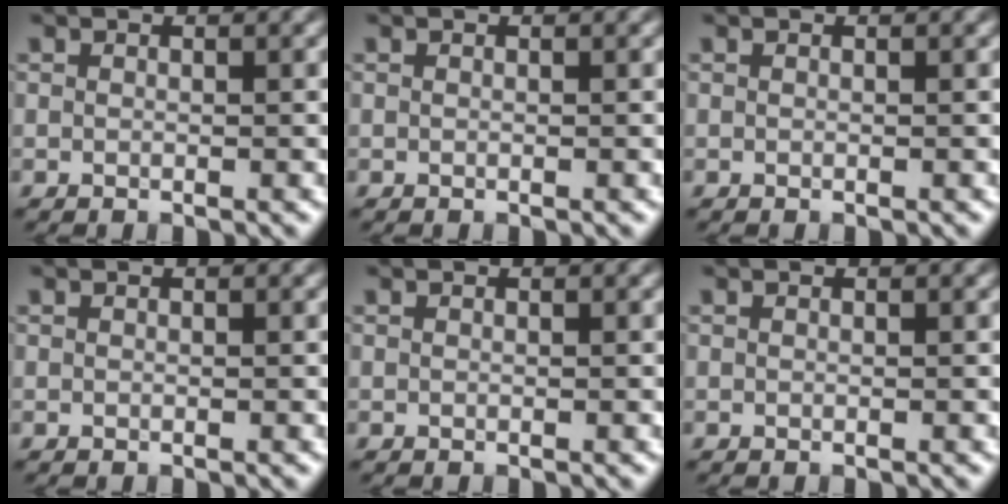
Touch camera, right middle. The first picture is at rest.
{"total": 0.0}
{"total": 0.0}
{"total": 0.0}
{"total": 0.0}
{"total": 0.0}